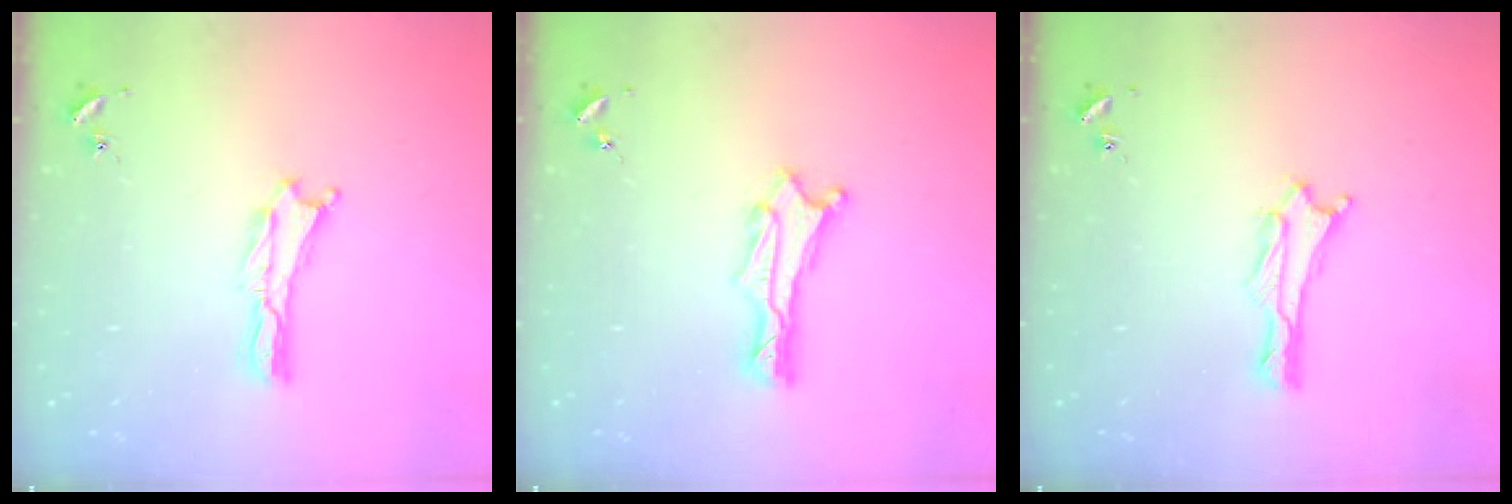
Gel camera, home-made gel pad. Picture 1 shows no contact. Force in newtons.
{"total": 1.3, "press": 1.3, "slide": 0.1}
{"total": 1.9, "press": 1.9, "slide": 0.1}